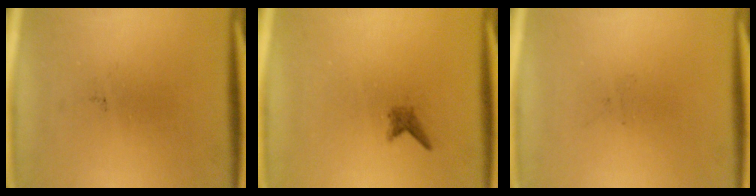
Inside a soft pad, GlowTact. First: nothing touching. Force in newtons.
{"total": 1.0}
{"total": 0.0}